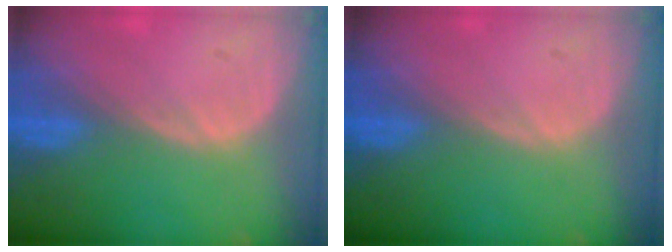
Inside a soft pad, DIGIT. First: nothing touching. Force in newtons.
{"total": 0.0}